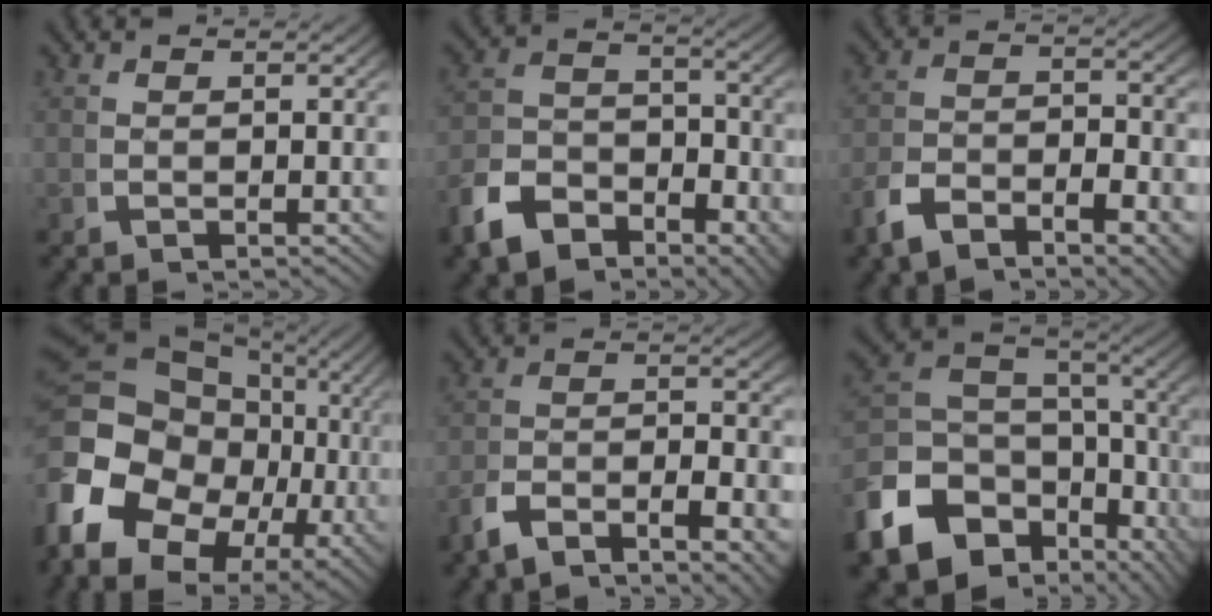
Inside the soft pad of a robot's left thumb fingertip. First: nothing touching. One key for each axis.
{"total": 7.6, "fx": -4.3, "fy": 5.3, "fz": 3.2, "tx": -0.045, "ty": -0.026, "tz": -0.070}
{"total": 4.8, "fx": -3.0, "fy": 2.3, "fz": 3.0, "tx": -0.045, "ty": -0.014, "tz": -0.053}
{"total": 15.8, "fx": 0.0, "fy": 12.2, "fz": 10.0, "tx": -0.222, "ty": -0.046, "tz": 0.008}
{"total": 5.5, "fx": -3.3, "fy": 2.4, "fz": 3.8, "tx": -0.053, "ty": -0.012, "tz": -0.058}
{"total": 14.6, "fx": -3.7, "fy": 10.3, "fz": 9.6, "tx": -0.179, "ty": -0.049, "tz": -0.045}